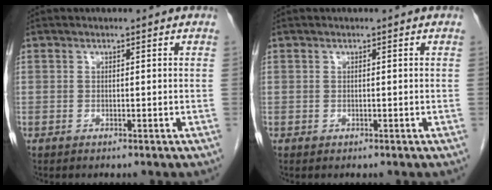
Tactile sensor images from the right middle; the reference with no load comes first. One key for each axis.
{"total": 0.0}